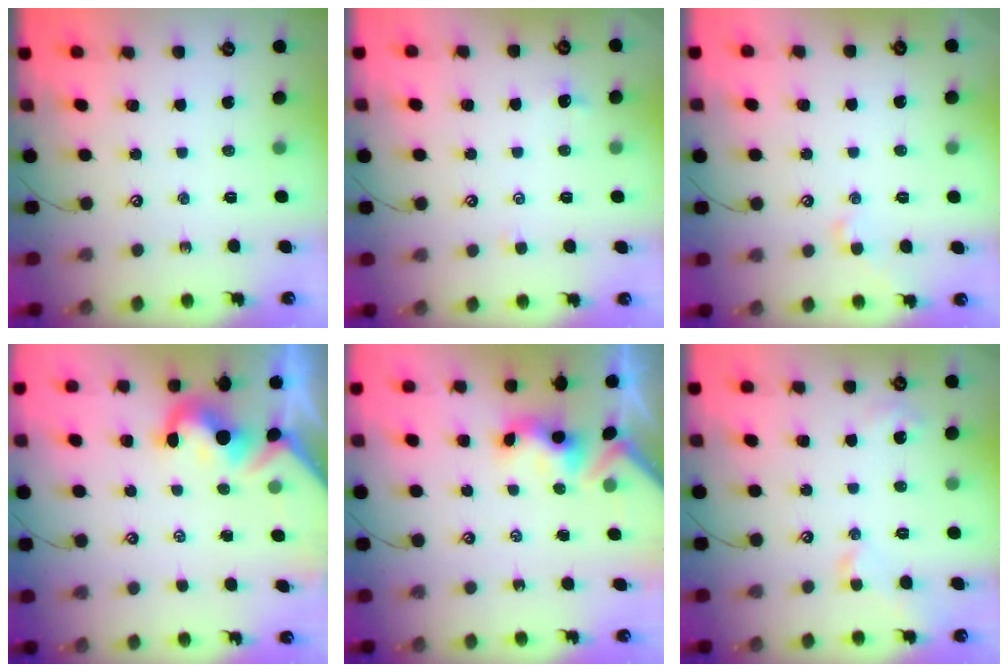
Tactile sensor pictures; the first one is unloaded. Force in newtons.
{"total": 1.6, "press": 1.6, "slide": 0.2}
{"total": 0.5, "press": 0.2, "slide": 0.5}
{"total": 3.9, "press": 3.9, "slide": 0.7}
{"total": 3.0, "press": 2.9, "slide": 0.6}
{"total": 1.7, "press": 1.6, "slide": 0.6}